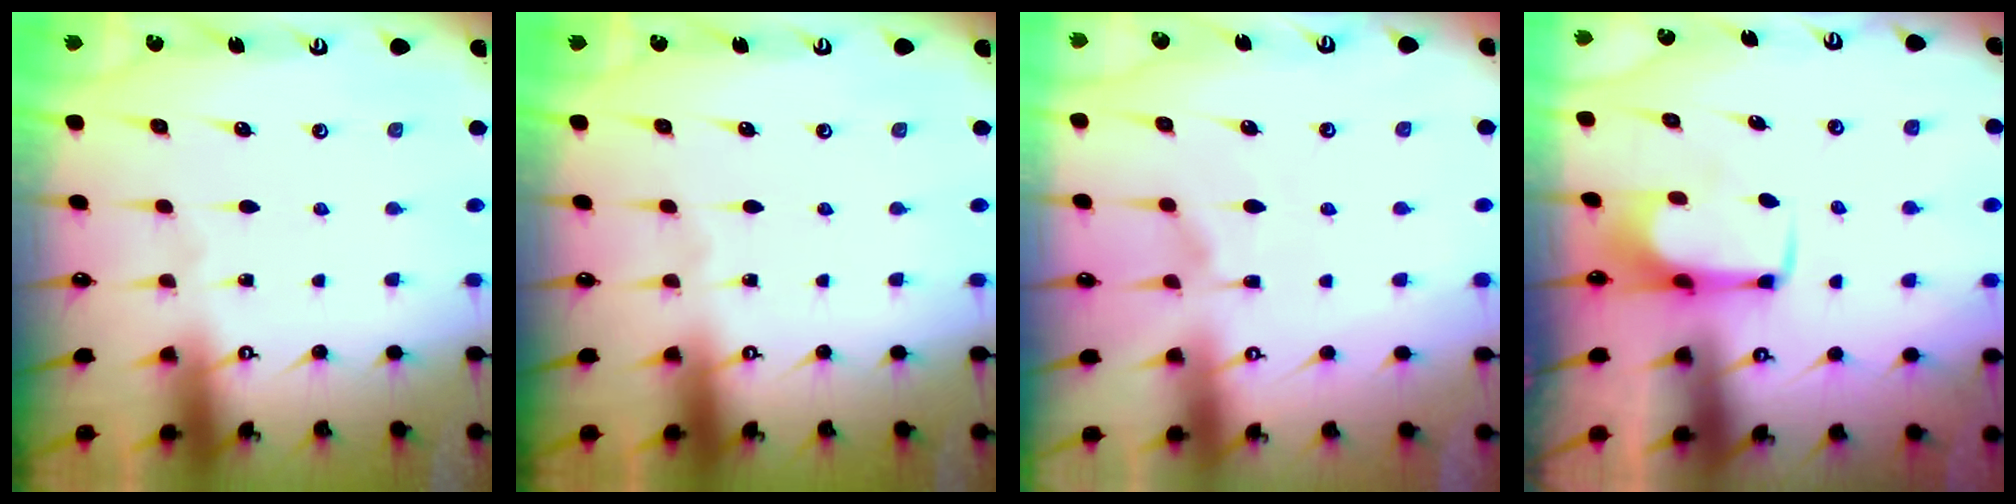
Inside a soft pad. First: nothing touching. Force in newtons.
{"total": 0.0}
{"total": 1.5, "press": 0.6, "slide": 1.4}
{"total": 2.0, "press": 2.0, "slide": 0.2}